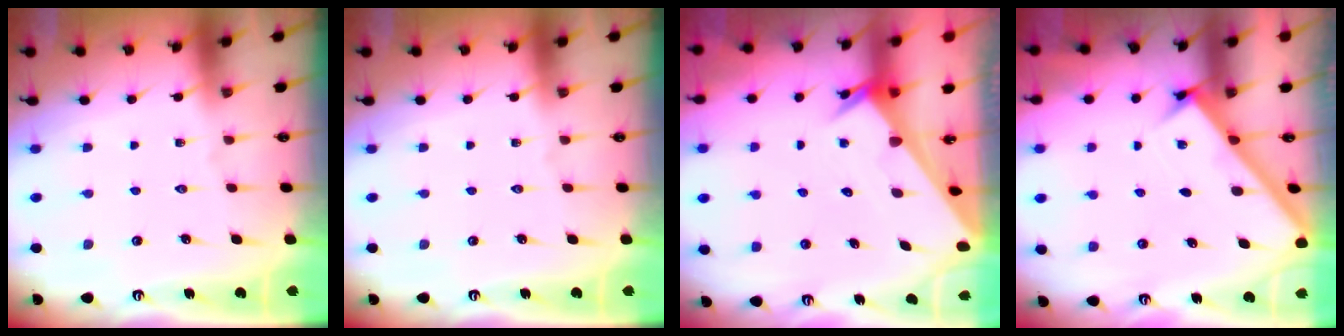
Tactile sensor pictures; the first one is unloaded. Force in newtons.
{"total": 0.0}
{"total": 3.3, "press": 3.3, "slide": 0.4}
{"total": 2.7, "press": 2.7, "slide": 0.3}